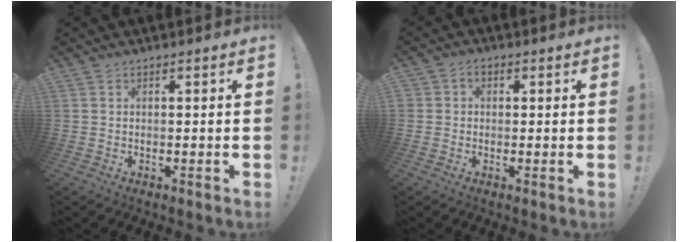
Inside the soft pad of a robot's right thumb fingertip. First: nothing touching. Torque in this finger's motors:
{"motor_torque": [0.24, 0.47, 0.25, 0.37, 0.03]}